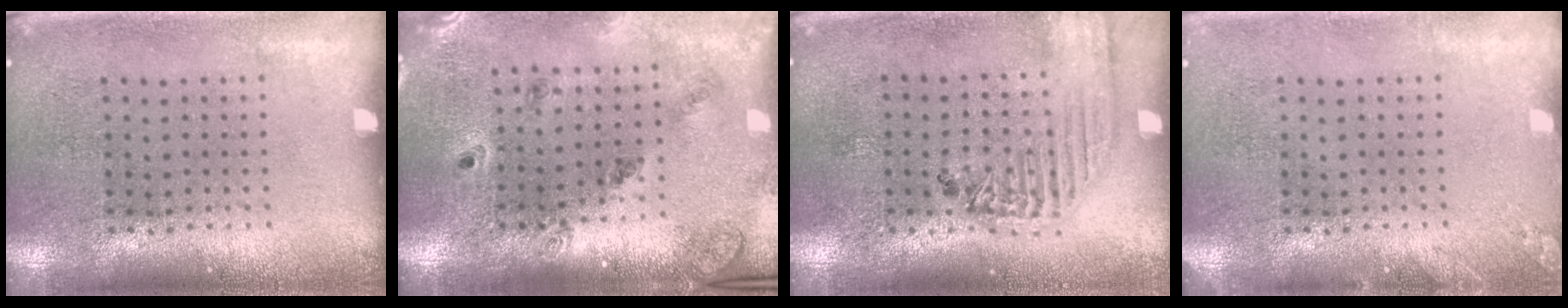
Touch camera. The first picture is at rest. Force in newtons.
{"total": 1.3, "press": 1.3, "slide": 0.2}
{"total": 1.8, "press": 1.6, "slide": 0.7}
{"total": 1.0, "press": 1.0, "slide": 0.1}